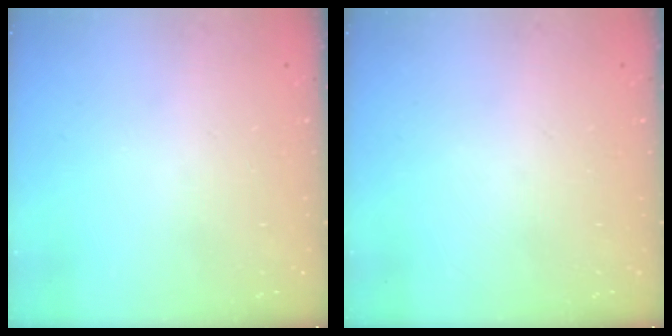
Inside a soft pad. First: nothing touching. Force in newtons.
{"total": 0.0}